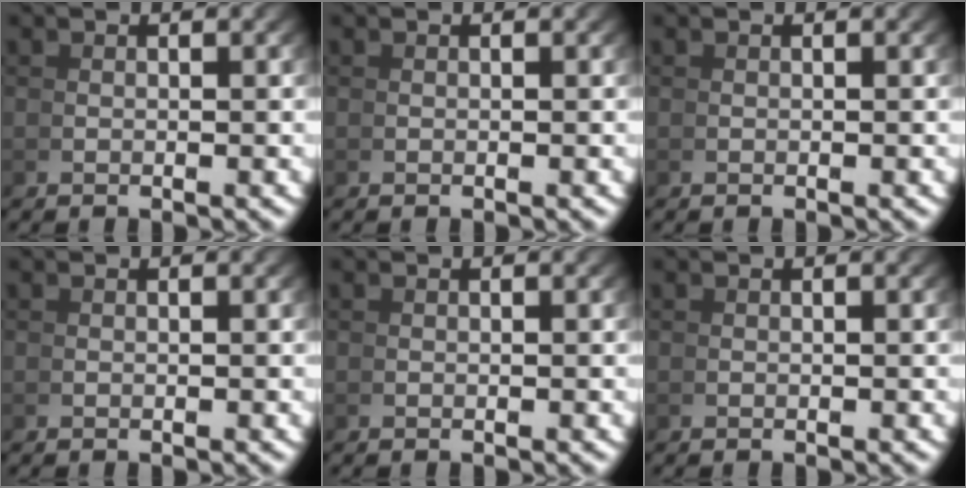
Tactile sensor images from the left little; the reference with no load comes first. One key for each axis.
{"total": 0.0}
{"total": 0.0}
{"total": 0.0}
{"total": 0.0}
{"total": 0.0}